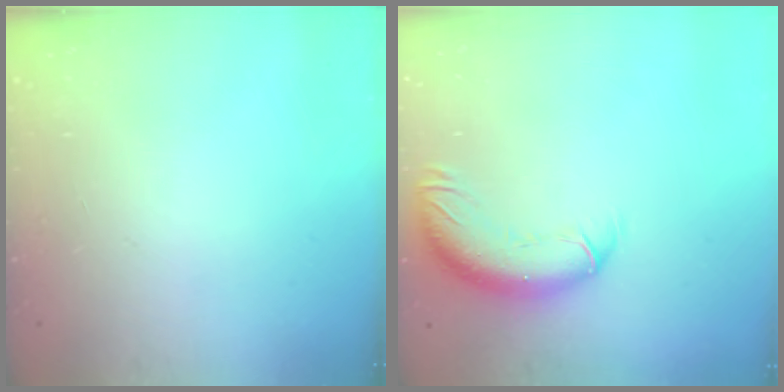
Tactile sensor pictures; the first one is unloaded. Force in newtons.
{"total": 11.7, "press": 11.4, "slide": 2.8}